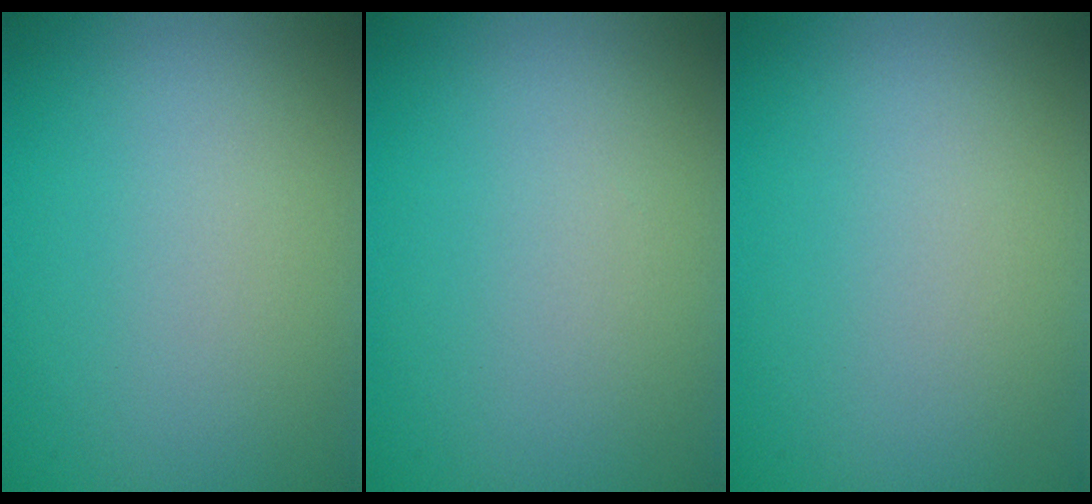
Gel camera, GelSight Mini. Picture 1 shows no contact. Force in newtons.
{"total": 0.0}
{"total": 0.0}